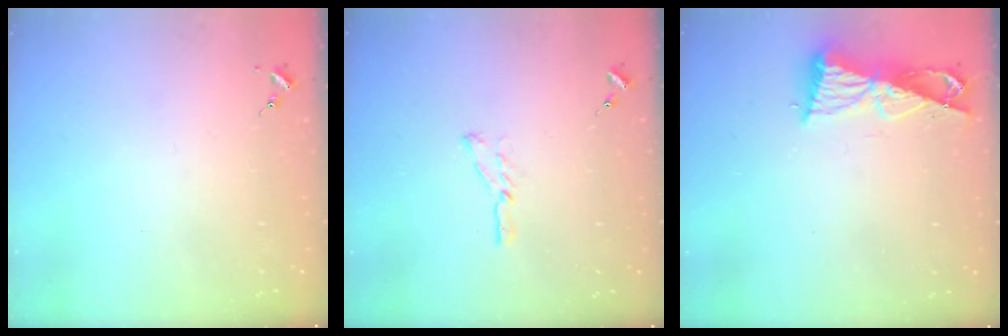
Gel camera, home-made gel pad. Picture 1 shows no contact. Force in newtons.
{"total": 4.8, "press": 4.8, "slide": 0.6}
{"total": 9.6, "press": 9.6, "slide": 0.6}